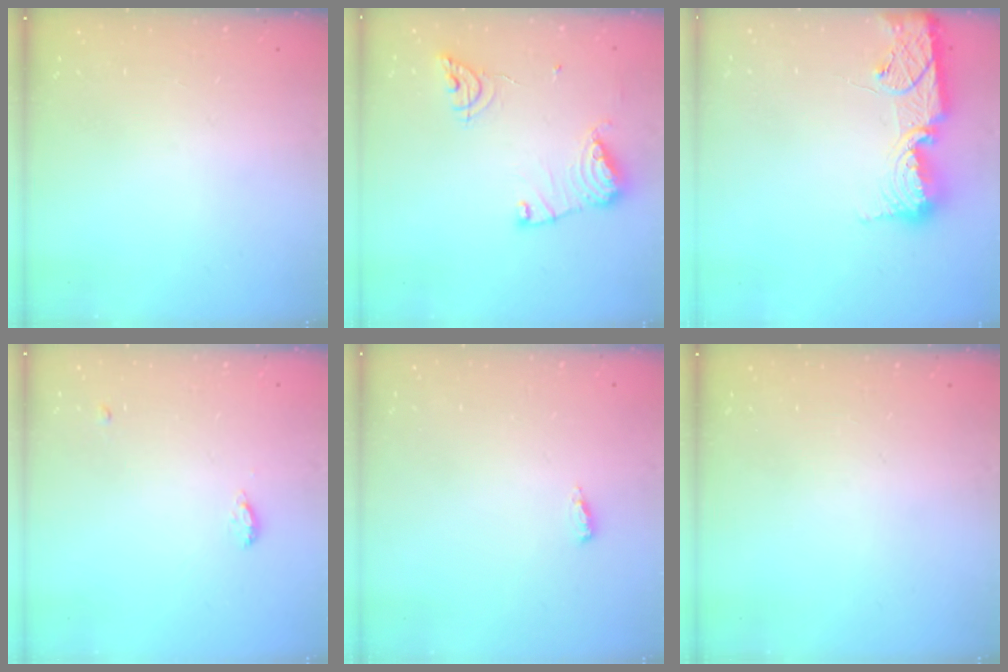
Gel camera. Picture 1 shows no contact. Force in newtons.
{"total": 13.4, "press": 13.3, "slide": 1.4}
{"total": 14.0, "press": 14.0, "slide": 1.1}
{"total": 8.1, "press": 5.6, "slide": 5.8}
{"total": 2.7, "press": 2.5, "slide": 1.0}
{"total": 0.0}